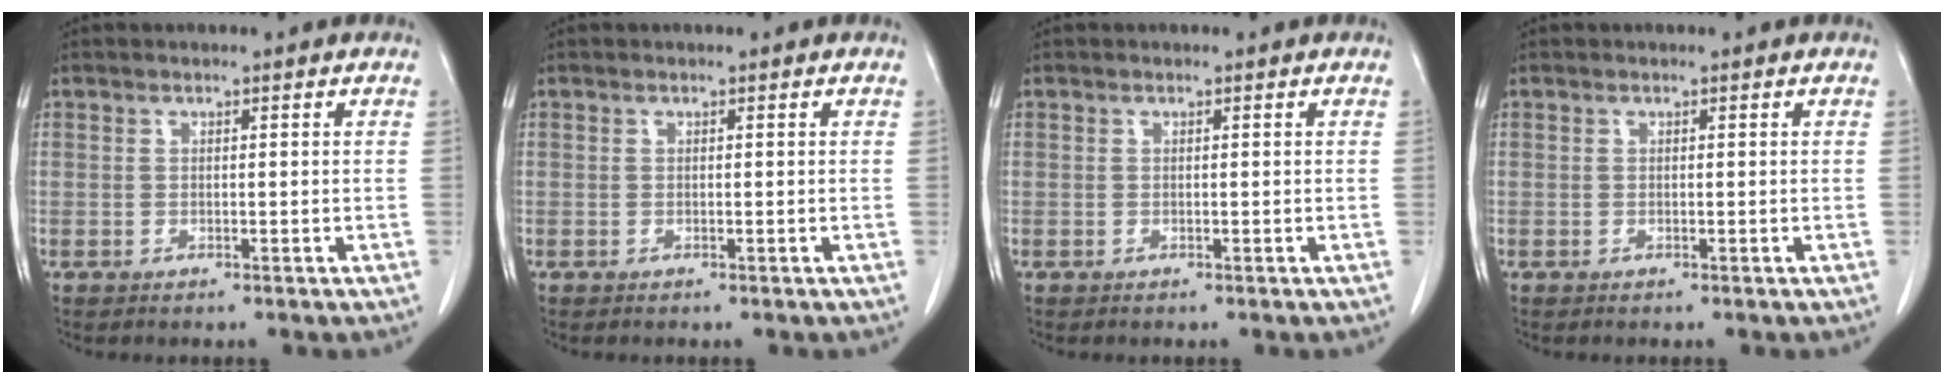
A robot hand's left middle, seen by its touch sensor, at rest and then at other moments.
{"total": 0.0}
{"total": 0.0}
{"total": 0.0}